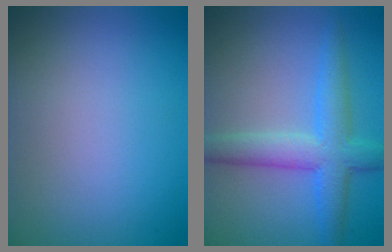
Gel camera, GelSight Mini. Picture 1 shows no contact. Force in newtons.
{"total": 5.4, "press": 5.4, "slide": 0.1}